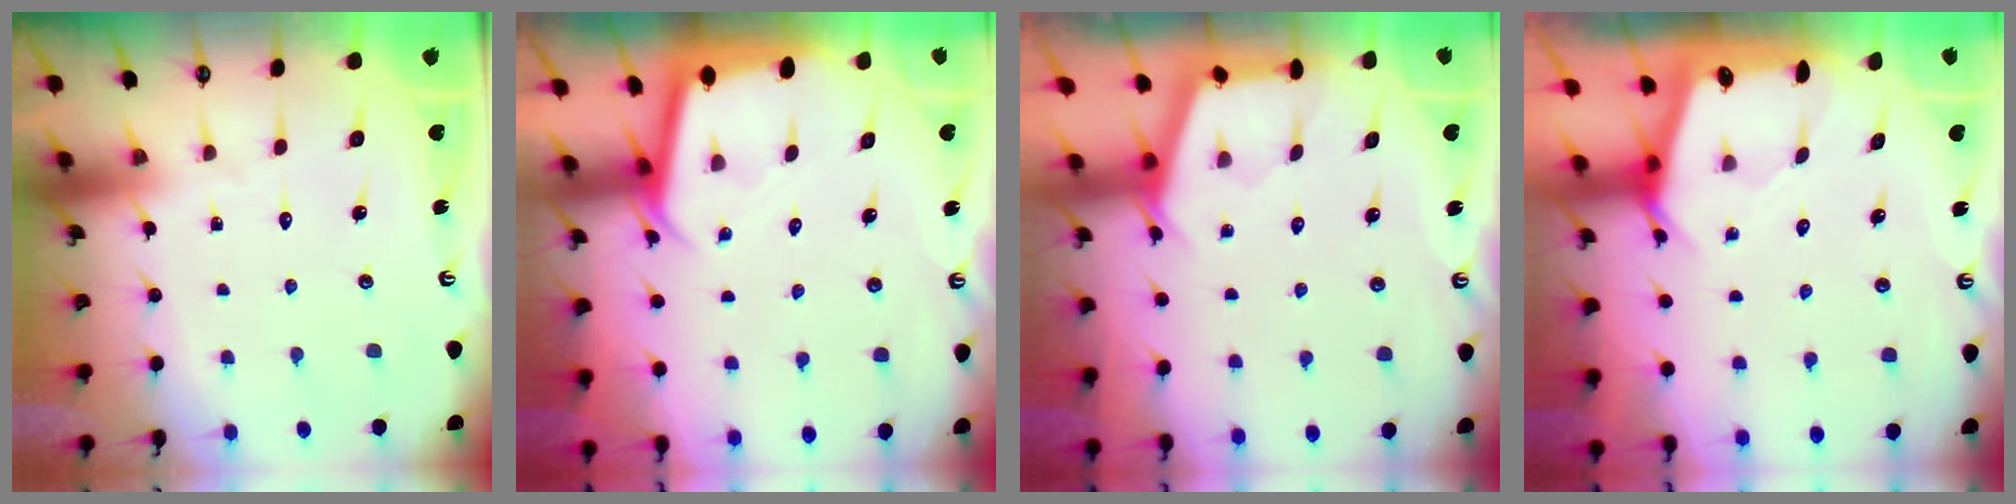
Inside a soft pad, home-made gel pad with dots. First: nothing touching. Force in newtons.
{"total": 2.5, "press": 2.5, "slide": 0.1}
{"total": 2.8, "press": 2.8, "slide": 0.4}
{"total": 2.3, "press": 2.3, "slide": 0.3}